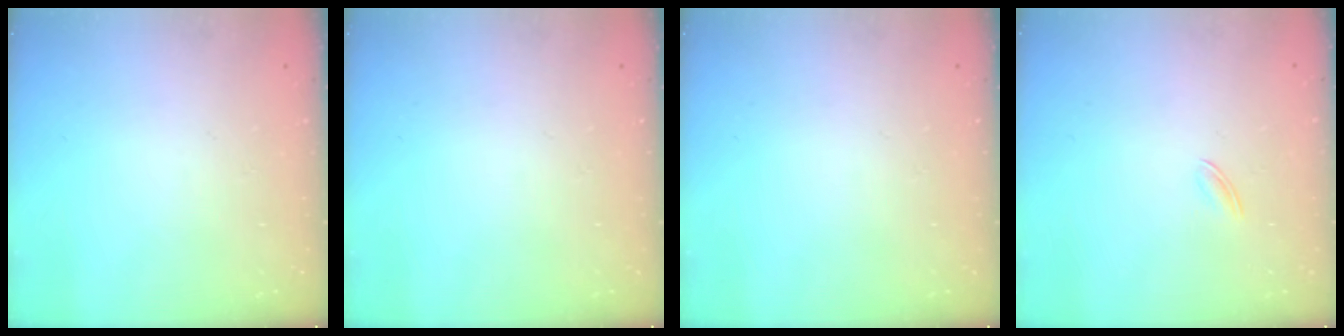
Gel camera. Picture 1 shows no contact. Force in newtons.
{"total": 0.0}
{"total": 0.0}
{"total": 1.6, "press": 1.5, "slide": 0.5}